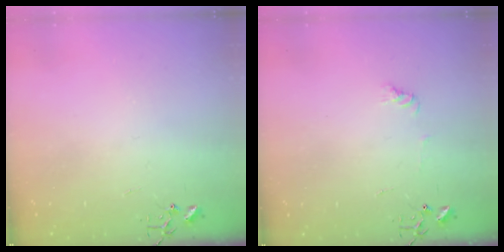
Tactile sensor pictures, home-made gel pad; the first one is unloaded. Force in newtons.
{"total": 4.9, "press": 4.9, "slide": 0.7}